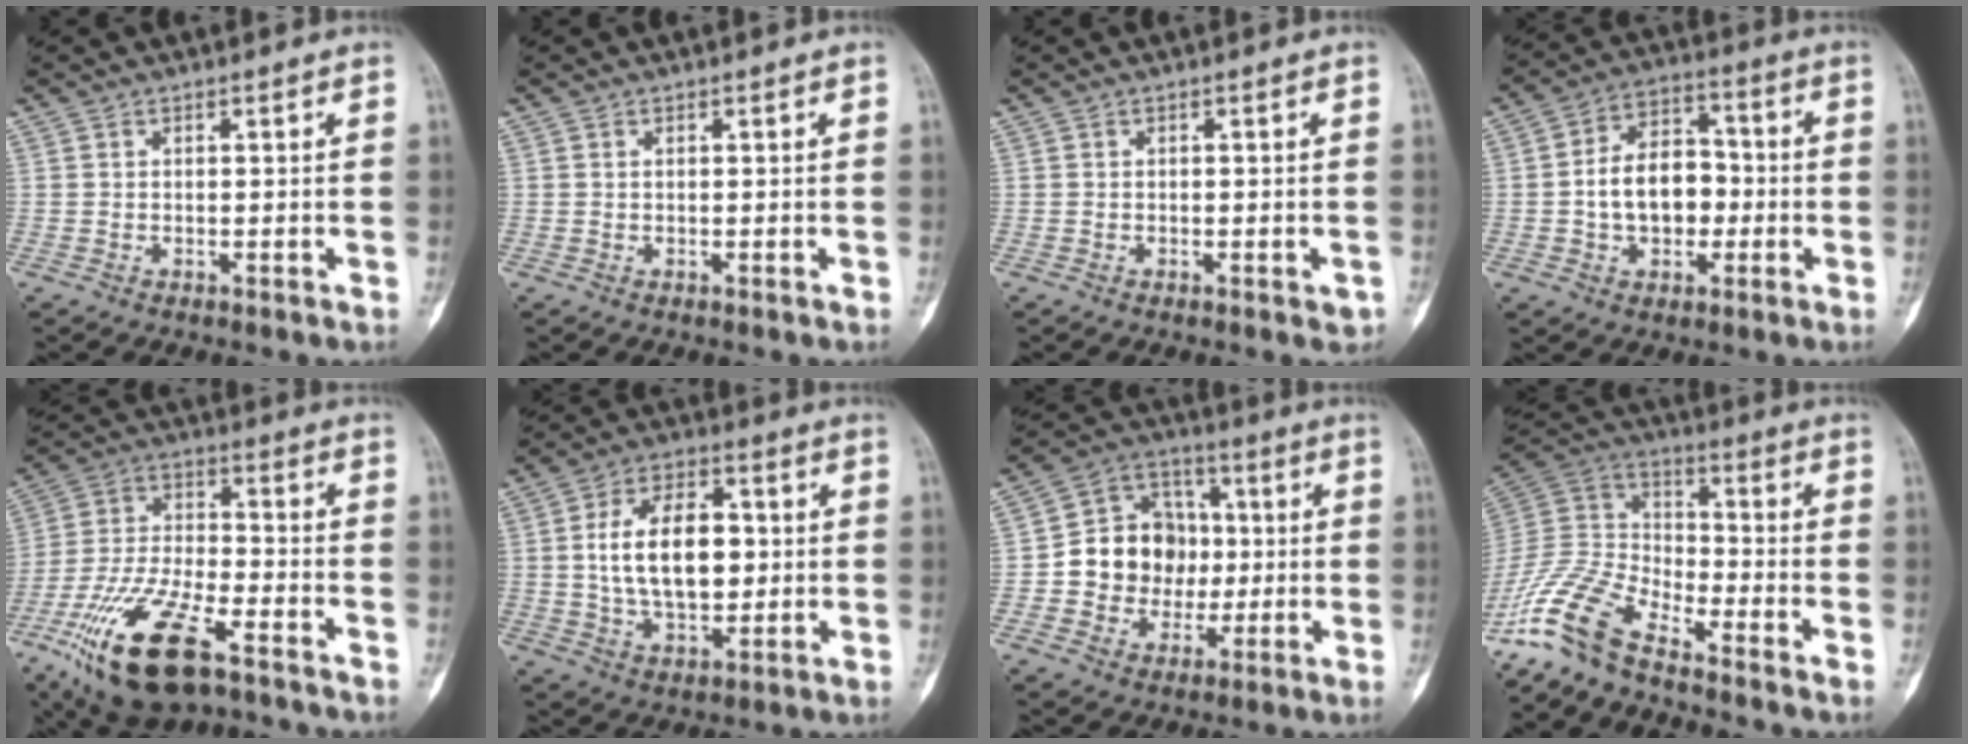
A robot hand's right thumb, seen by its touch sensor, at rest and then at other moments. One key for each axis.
{"total": 0.0}
{"total": 1.6, "fx": -0.6, "fy": 0.9, "fz": 1.2, "tx": -0.008, "ty": 0.002, "tz": -0.005}
{"total": 11.6, "fx": -1.3, "fy": 8.1, "fz": 8.3, "tx": -0.102, "ty": 0.035, "tz": -0.029}
{"total": 19.7, "fx": -10.9, "fy": 7.6, "fz": 14.5, "tx": -0.297, "ty": 0.034, "tz": -0.197}
{"total": 15.0, "fx": 1.1, "fy": 8.8, "fz": 12.1, "tx": -0.181, "ty": 0.008, "tz": 0.019}
{"total": 13.9, "fx": -0.4, "fy": 12.1, "fz": 6.8, "tx": -0.059, "ty": 0.029, "tz": -0.005}
{"total": 12.6, "fx": -9.9, "fy": 4.3, "fz": 6.4, "tx": -0.137, "ty": 0.071, "tz": -0.206}